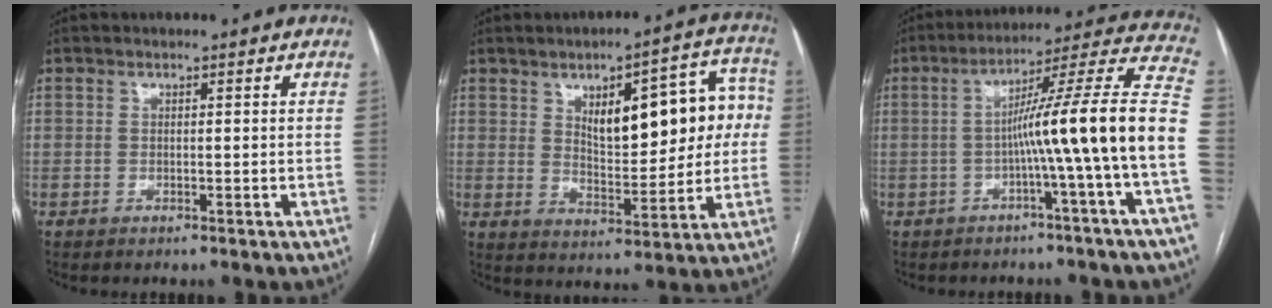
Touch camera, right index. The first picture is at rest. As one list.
[{"total": 15.4, "force": [3.2, 6.0, 13.8], "torque": [-0.179, 0.037, 0.056]}, {"total": 16.3, "force": [-3.1, -2.6, 15.8], "torque": [-0.218, 0.026, -0.059]}]